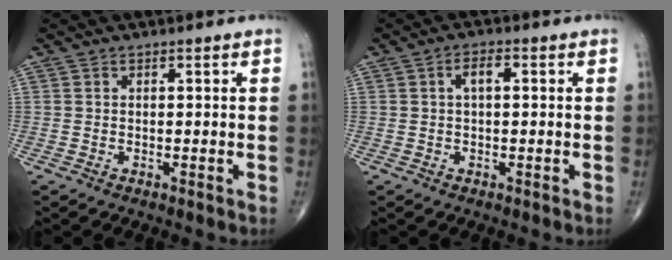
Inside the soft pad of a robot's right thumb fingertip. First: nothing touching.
{"total": 2.7, "force": [0.5, 1.2, 2.4], "torque": [-0.044, 0.008, 0.007]}